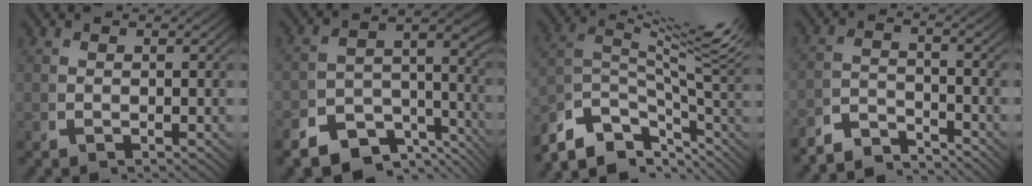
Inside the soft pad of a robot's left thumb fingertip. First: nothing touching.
{"total": 8.0, "force": [-4.2, 4.9, 4.8], "torque": [-0.066, -0.021, -0.069]}
{"total": 9.4, "force": [-2.0, 5.1, 7.6], "torque": [-0.136, -0.029, -0.026]}
{"total": 4.3, "force": [-4.0, 1.2, 0.9], "torque": [-0.010, -0.014, -0.078]}